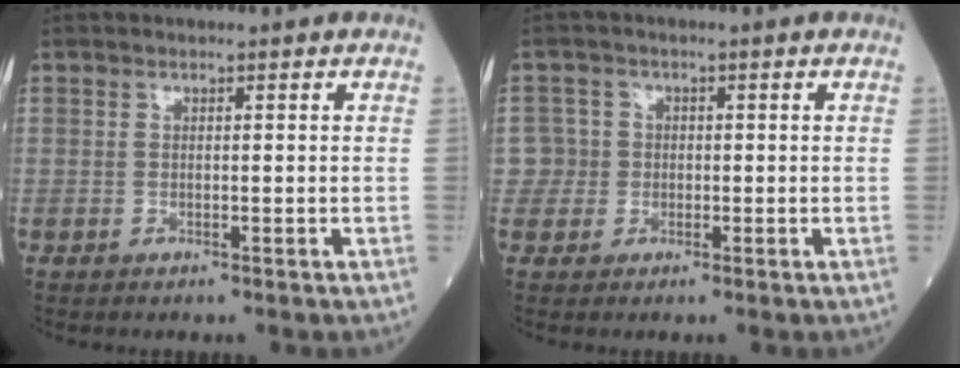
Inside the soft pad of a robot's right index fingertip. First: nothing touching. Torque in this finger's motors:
{"motor_torque": [0.19, -0.14, 0.06, 0.02]}